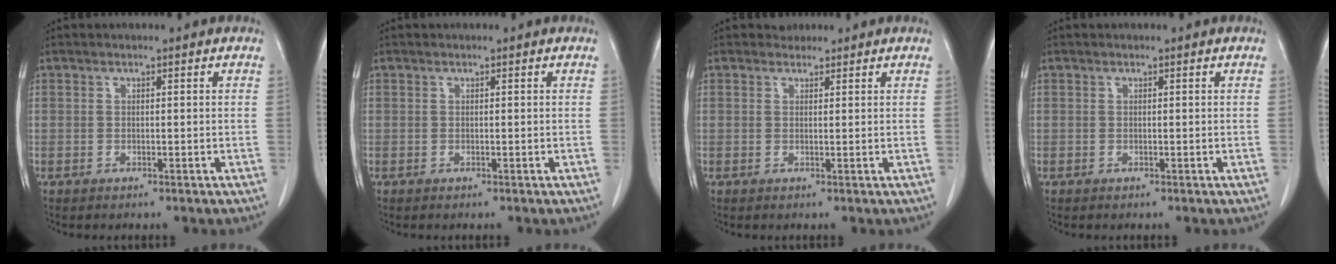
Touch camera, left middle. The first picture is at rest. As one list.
[{"total": 0.0}, {"total": 1.2, "force": [1.0, 0.5, -0.3], "torque": [0.000, 0.005, 0.013]}, {"total": 0.0}]